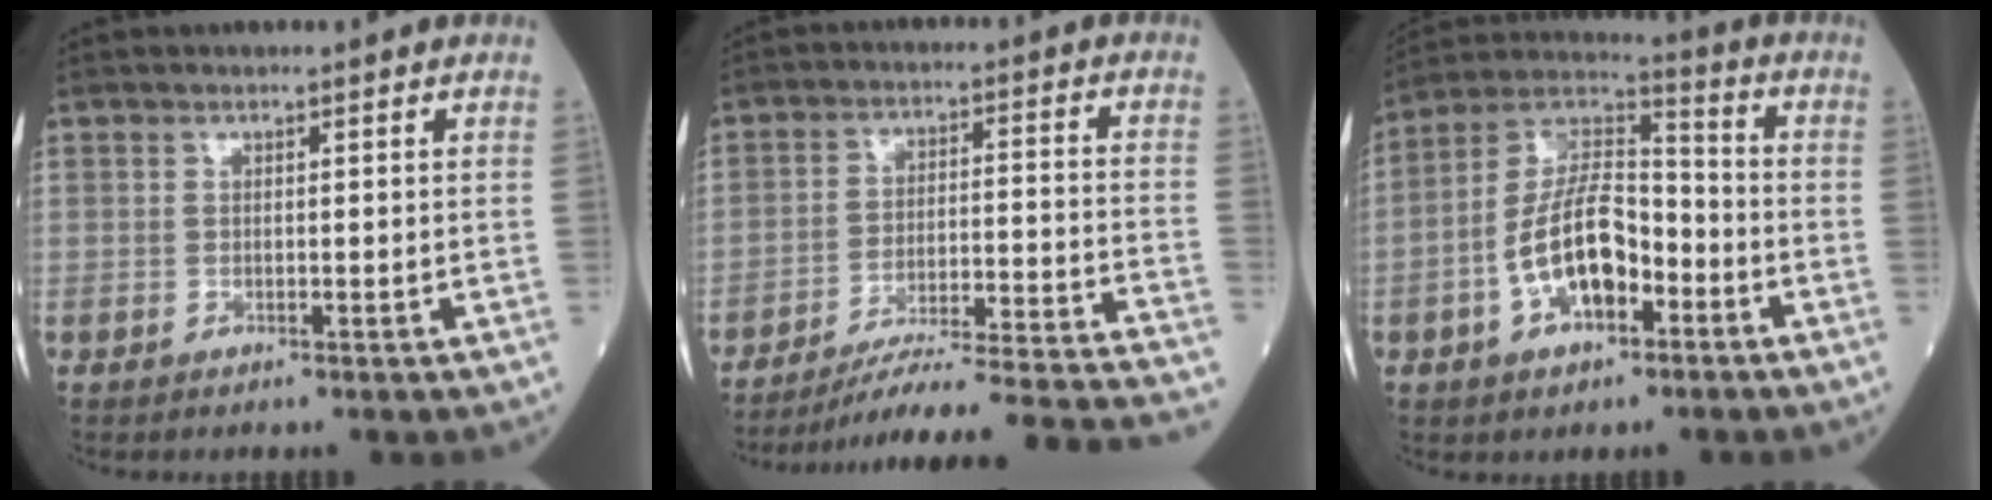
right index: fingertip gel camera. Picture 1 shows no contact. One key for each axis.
{"total": 25.5, "fx": -23.7, "fy": -1.7, "fz": 9.3, "tx": -0.075, "ty": -0.029, "tz": -0.326}
{"total": 12.9, "fx": -4.3, "fy": 5.8, "fz": 10.6, "tx": -0.214, "ty": 0.021, "tz": -0.081}